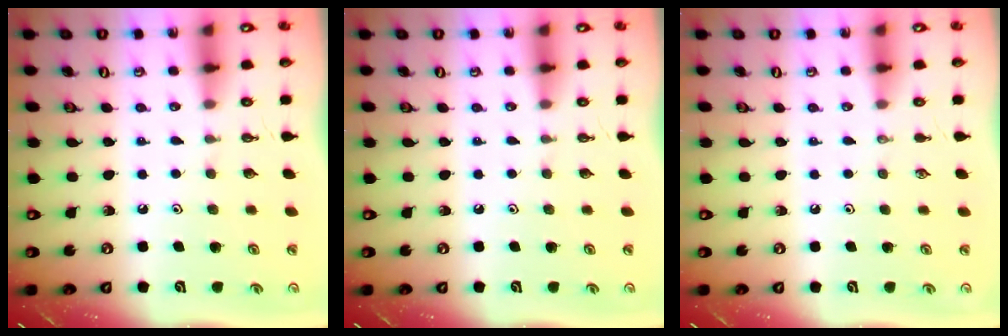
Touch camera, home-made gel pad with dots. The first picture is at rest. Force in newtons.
{"total": 0.0}
{"total": 0.0}